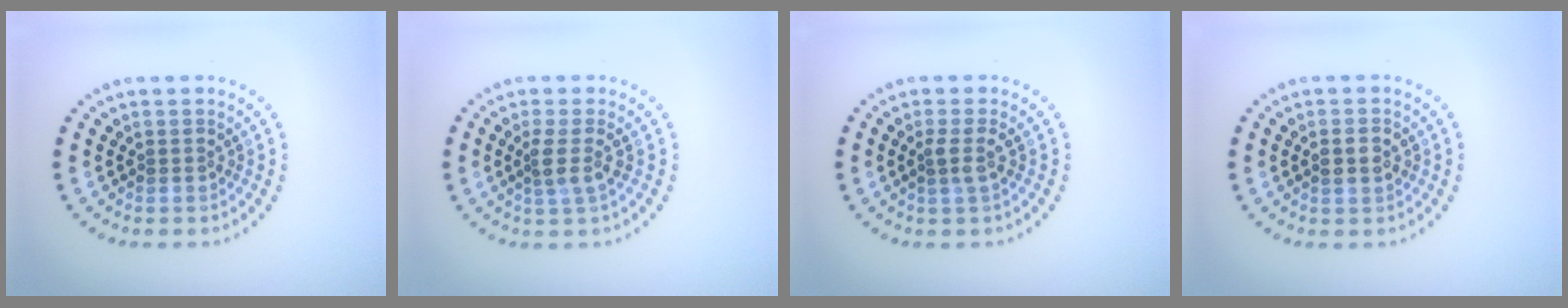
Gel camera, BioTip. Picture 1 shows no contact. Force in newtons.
{"total": 2.0, "press": 1.5, "slide": 1.4}
{"total": 1.4, "press": 1.1, "slide": 0.8}
{"total": 1.9, "press": 1.8, "slide": 0.4}